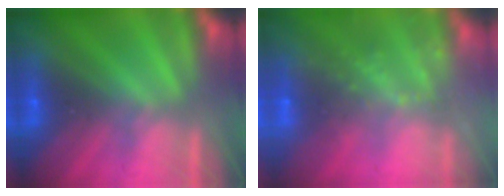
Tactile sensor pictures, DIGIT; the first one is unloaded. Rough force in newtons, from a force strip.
{"total": 6.5}